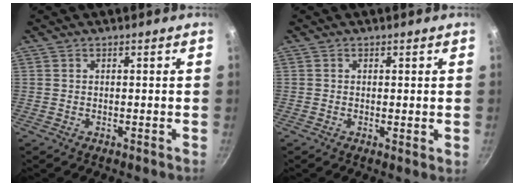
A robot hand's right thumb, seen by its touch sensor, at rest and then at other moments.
{"total": 1.1, "force": [0.2, 0.4, 1.0], "torque": [-0.015, -0.008, 0.000]}